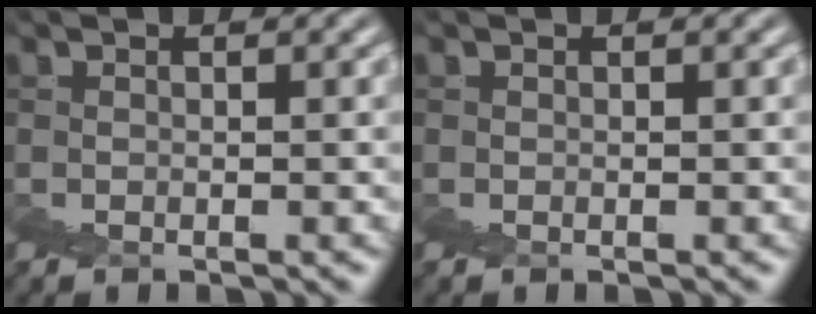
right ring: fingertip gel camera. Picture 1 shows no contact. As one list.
[{"total": 0.0}]